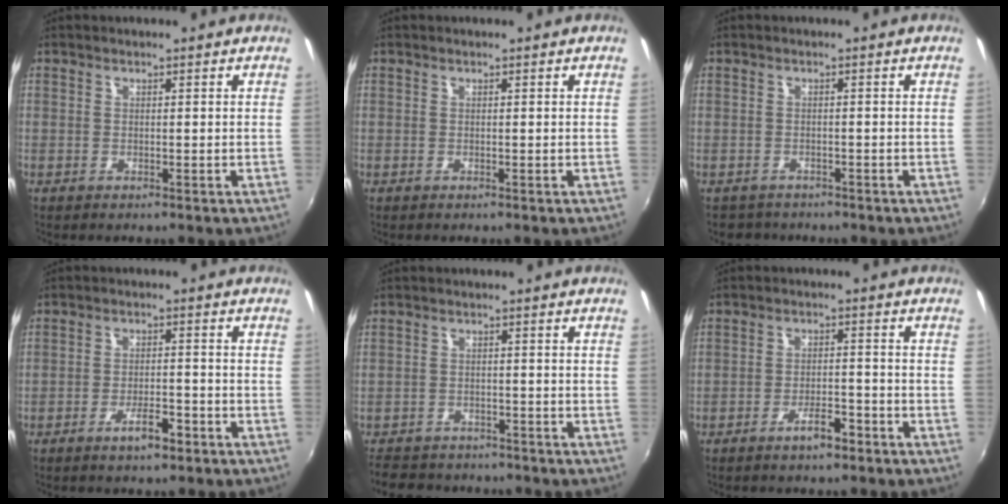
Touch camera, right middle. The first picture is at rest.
{"total": 0.0}
{"total": 2.9, "force": [-2.3, 1.7, 0.1], "torque": [-0.012, -0.005, -0.039]}
{"total": 4.4, "force": [-3.0, 1.3, 2.9], "torque": [-0.060, -0.003, -0.047]}
{"total": 9.3, "force": [-7.9, 4.3, 2.5], "torque": [-0.072, 0.001, -0.122]}
{"total": 4.2, "force": [-3.2, 1.2, 2.5], "torque": [-0.054, 0.000, -0.048]}